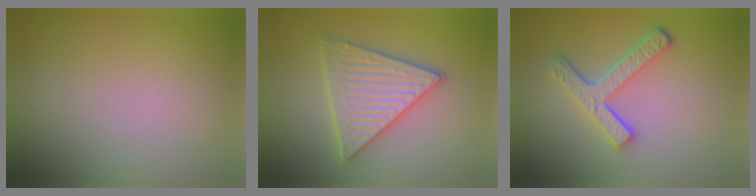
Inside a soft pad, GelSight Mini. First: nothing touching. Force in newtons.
{"total": 5.7, "press": 5.6, "slide": 0.8}
{"total": 4.2, "press": 3.3, "slide": 2.7}